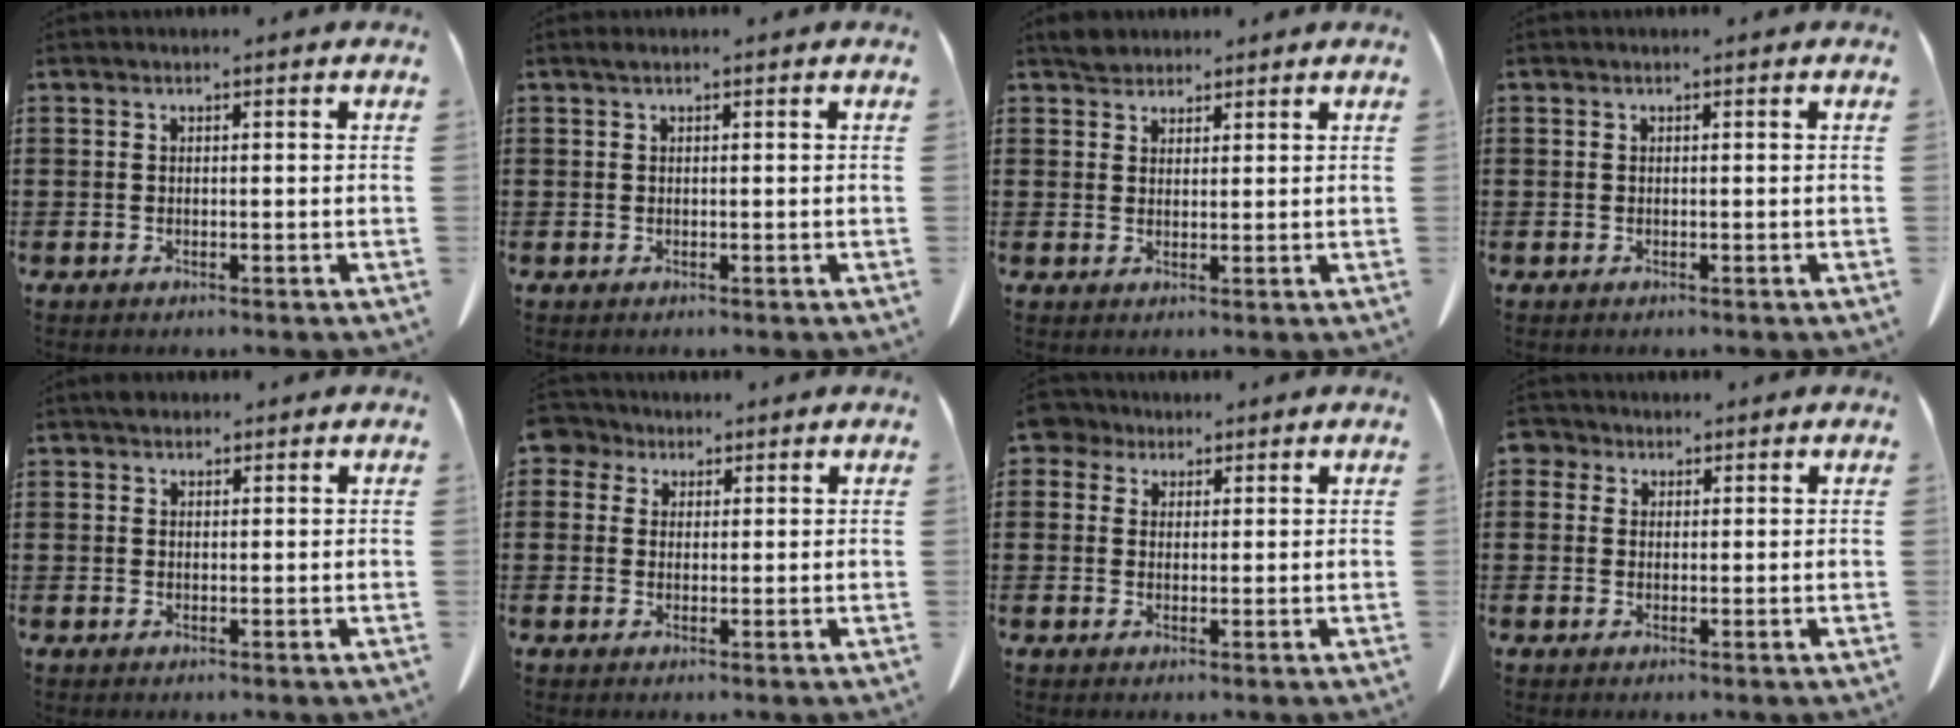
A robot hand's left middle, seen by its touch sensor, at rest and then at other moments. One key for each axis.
{"total": 0.6, "fx": 0.3, "fy": 0.1, "fz": 0.5, "tx": -0.010, "ty": 0.002, "tz": 0.006}
{"total": 2.5, "fx": 2.2, "fy": 1.0, "fz": 0.4, "tx": -0.007, "ty": 0.003, "tz": 0.043}
{"total": 0.0}
{"total": 1.3, "fx": 1.1, "fy": 0.7, "fz": 0.2, "tx": -0.006, "ty": 0.003, "tz": 0.022}
{"total": 3.1, "fx": 2.0, "fy": 2.2, "fz": 0.9, "tx": -0.021, "ty": 0.008, "tz": 0.035}
{"total": 3.3, "fx": 2.2, "fy": 2.1, "fz": 1.1, "tx": -0.025, "ty": 0.010, "tz": 0.040}
{"total": 2.2, "fx": 1.3, "fy": 1.7, "fz": 0.5, "tx": -0.018, "ty": 0.009, "tz": 0.023}